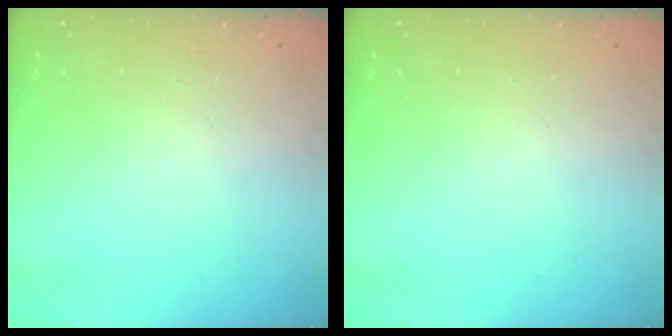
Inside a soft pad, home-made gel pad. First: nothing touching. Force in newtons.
{"total": 0.0}